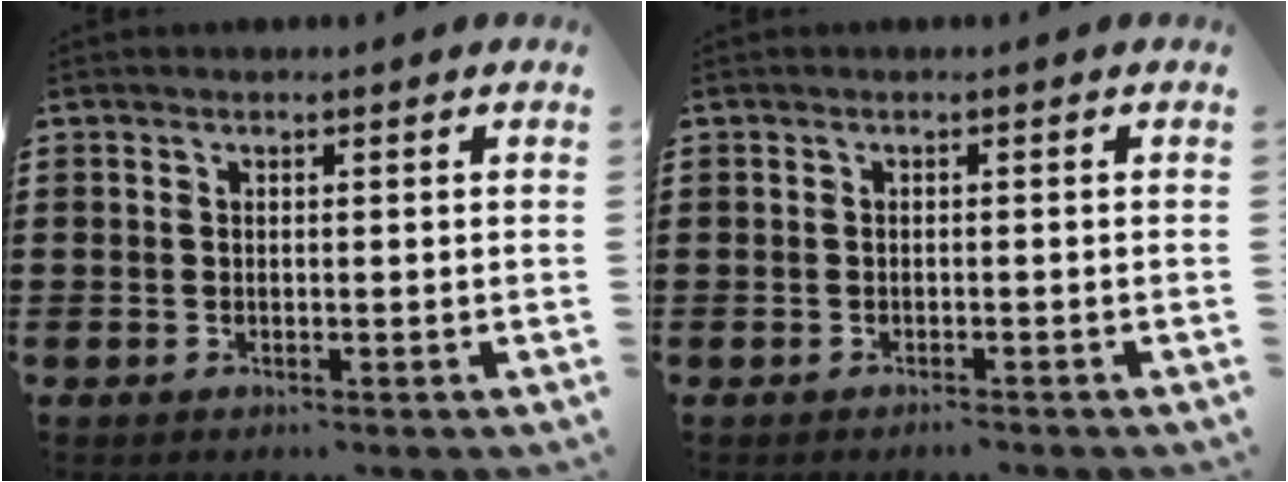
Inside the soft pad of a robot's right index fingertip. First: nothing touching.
{"total": 0.7, "force": [-0.6, 0.0, 0.2], "torque": [-0.005, -0.003, -0.013]}